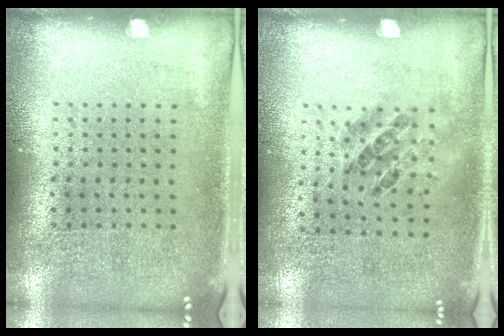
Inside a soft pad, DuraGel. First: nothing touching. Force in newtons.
{"total": 1.1, "press": 0.6, "slide": 0.9}